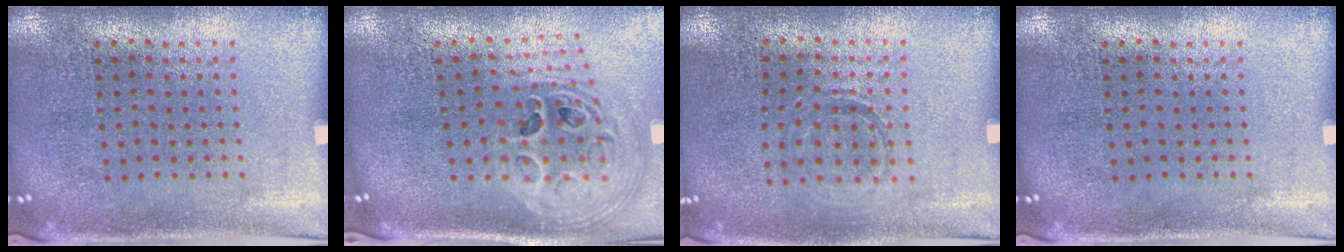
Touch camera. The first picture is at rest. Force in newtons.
{"total": 2.8, "press": 2.0, "slide": 1.9}
{"total": 0.9, "press": 0.9, "slide": 0.2}
{"total": 0.0}